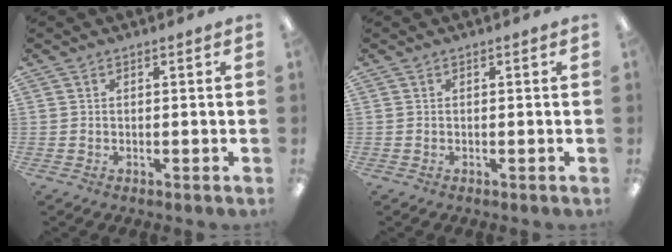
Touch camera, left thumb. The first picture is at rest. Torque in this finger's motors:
{"motor_torque": [0.00, 0.00, 0.13, -0.13, 0.00]}